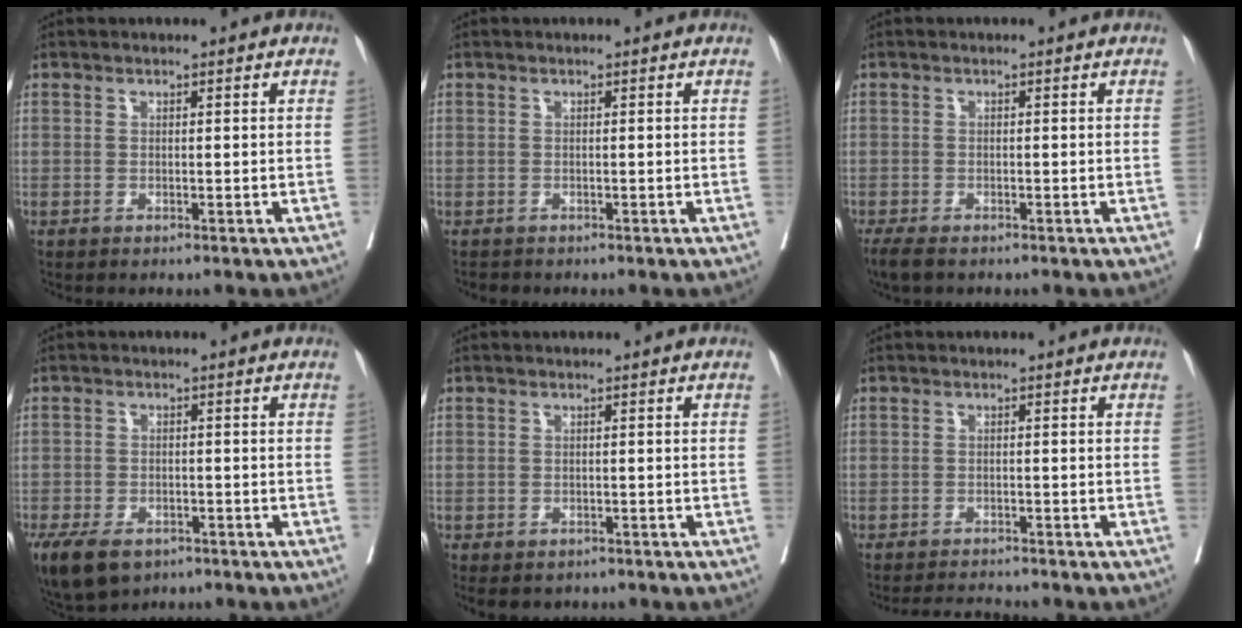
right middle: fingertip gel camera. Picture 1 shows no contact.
{"total": 1.0, "force": [-0.9, 0.4, 0.0], "torque": [-0.008, -0.002, -0.016]}
{"total": 3.2, "force": [-2.5, 0.9, 1.8], "torque": [-0.035, -0.010, -0.039]}
{"total": 9.4, "force": [-6.2, 5.1, 4.9], "torque": [-0.104, -0.011, -0.095]}
{"total": 4.4, "force": [-3.5, 2.4, 1.2], "torque": [-0.016, -0.001, -0.044]}
{"total": 2.9, "force": [-2.9, -0.5, 0.1], "torque": [-0.005, -0.018, -0.048]}